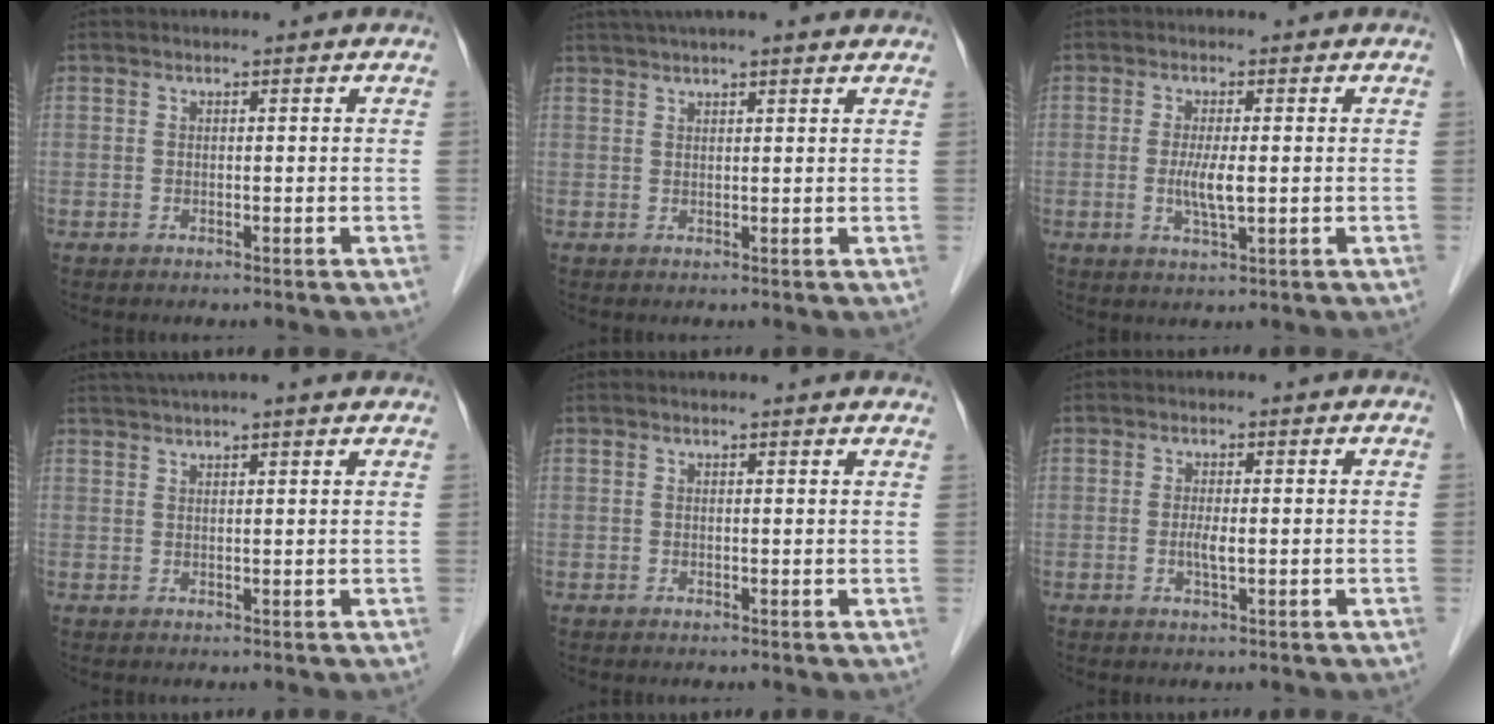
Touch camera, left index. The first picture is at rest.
{"total": 10.4, "force": [8.8, 1.2, 5.4], "torque": [-0.087, 0.043, 0.119]}
{"total": 3.9, "force": [-0.3, 0.6, 3.8], "torque": [-0.081, -0.007, -0.005]}
{"total": 10.5, "force": [9.2, 0.6, 5.2], "torque": [-0.084, 0.040, 0.122]}
{"total": 4.2, "force": [4.0, 0.6, 1.0], "torque": [-0.014, 0.010, 0.033]}
{"total": 1.9, "force": [-0.2, 0.3, 1.8], "torque": [-0.041, -0.002, -0.003]}